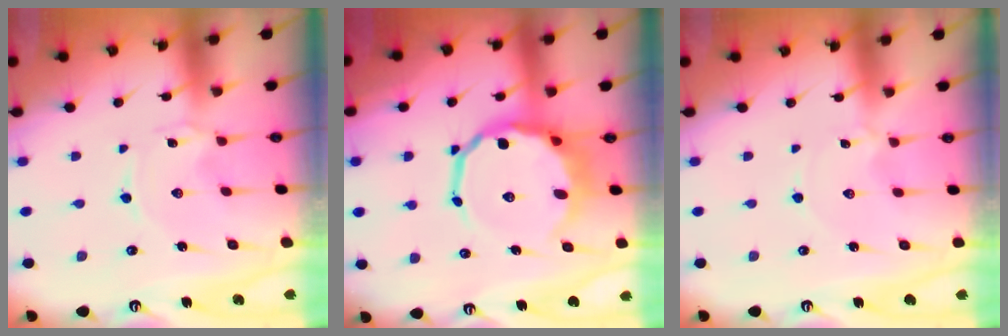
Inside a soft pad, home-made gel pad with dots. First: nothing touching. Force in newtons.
{"total": 13.6, "press": 13.1, "slide": 3.7}
{"total": 0.0}